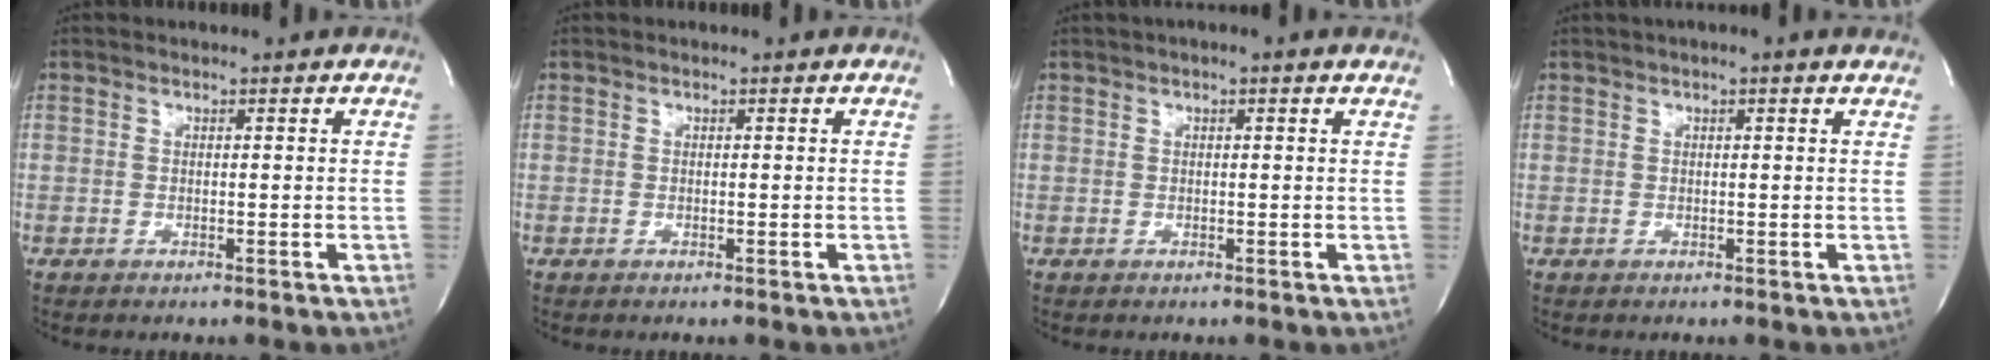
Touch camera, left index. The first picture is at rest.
{"total": 0.0}
{"total": 1.5, "force": [0.6, 0.2, 1.4], "torque": [-0.024, 0.008, 0.002]}
{"total": 2.0, "force": [1.1, 0.2, 1.7], "torque": [-0.026, 0.012, 0.010]}